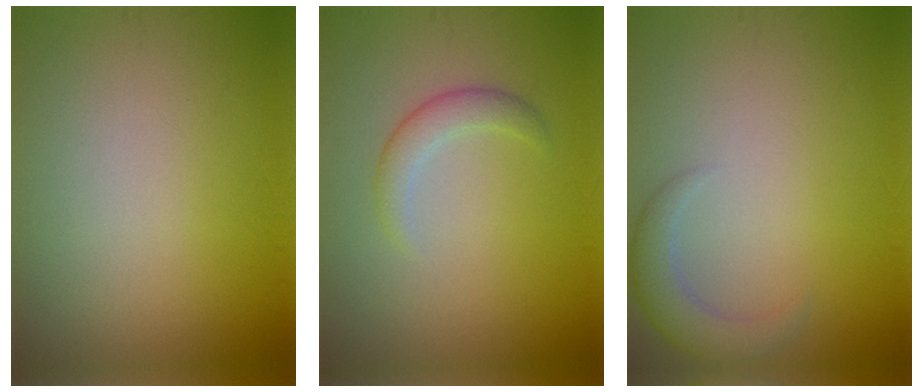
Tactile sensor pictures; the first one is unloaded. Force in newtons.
{"total": 2.0, "press": 2.0, "slide": 0.1}
{"total": 2.9, "press": 2.9, "slide": 0.3}